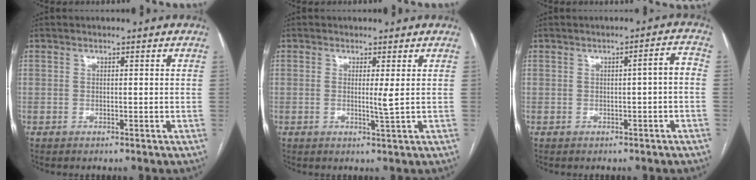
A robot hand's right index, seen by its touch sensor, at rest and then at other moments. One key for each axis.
{"total": 1.9, "fx": 0.3, "fy": -0.5, "fz": 1.8, "tx": -0.032, "ty": -0.005, "tz": 0.004}
{"total": 2.7, "fx": -0.4, "fy": 0.3, "fz": 2.7, "tx": -0.031, "ty": 0.008, "tz": -0.006}